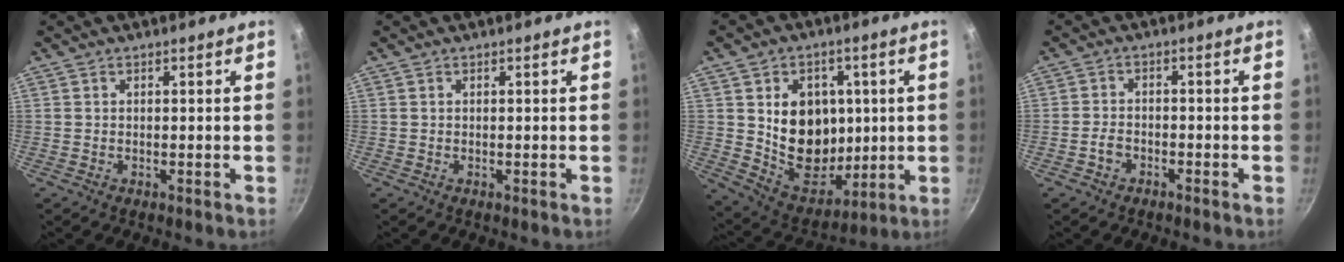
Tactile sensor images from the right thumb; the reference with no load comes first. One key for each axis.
{"total": 0.0}
{"total": 16.7, "fx": 2.0, "fy": 13.5, "fz": 9.8, "tx": -0.103, "ty": -0.022, "tz": 0.051}
{"total": 2.7, "fx": -1.8, "fy": 1.7, "fz": 1.2, "tx": -0.020, "ty": 0.023, "tz": -0.033}